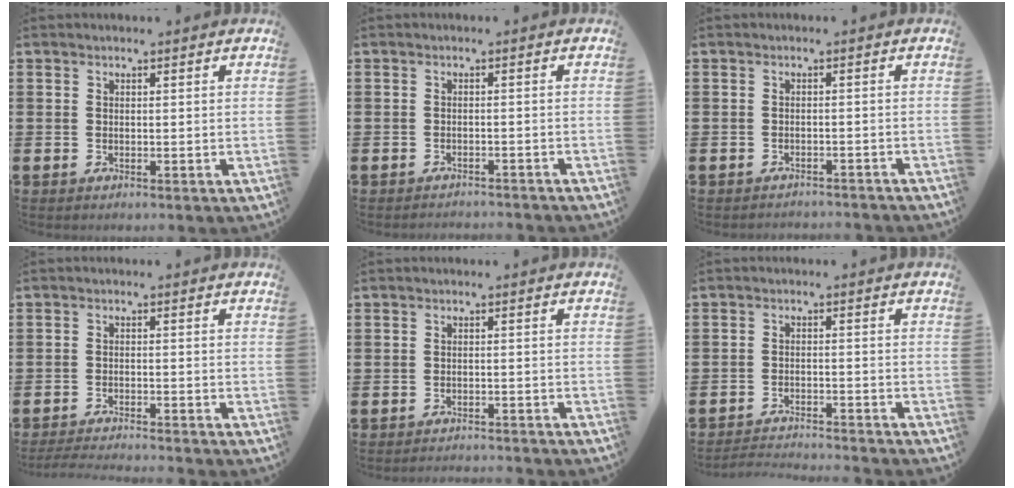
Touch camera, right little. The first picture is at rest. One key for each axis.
{"total": 0.7, "fx": -0.7, "fy": 0.0, "fz": -0.1, "tx": -0.002, "ty": 0.003, "tz": -0.014}
{"total": 0.8, "fx": -0.8, "fy": 0.1, "fz": -0.1, "tx": -0.002, "ty": 0.003, "tz": -0.016}
{"total": 1.8, "fx": -1.7, "fy": -0.1, "fz": 0.5, "tx": -0.007, "ty": 0.003, "tz": -0.034}
{"total": 0.9, "fx": -0.9, "fy": 0.0, "fz": 0.0, "tx": -0.002, "ty": 0.004, "tz": -0.018}
{"total": 2.0, "fx": -2.0, "fy": 0.0, "fz": 0.1, "tx": -0.005, "ty": 0.003, "tz": -0.043}